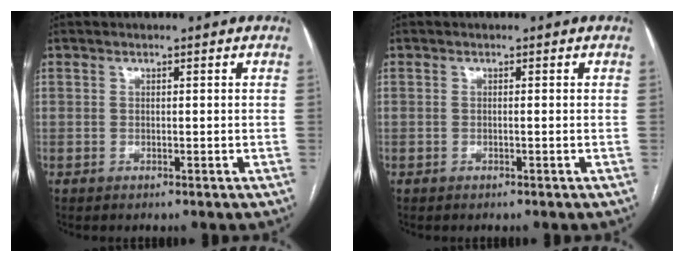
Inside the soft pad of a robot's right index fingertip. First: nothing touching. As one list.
[{"total": 0.0}]